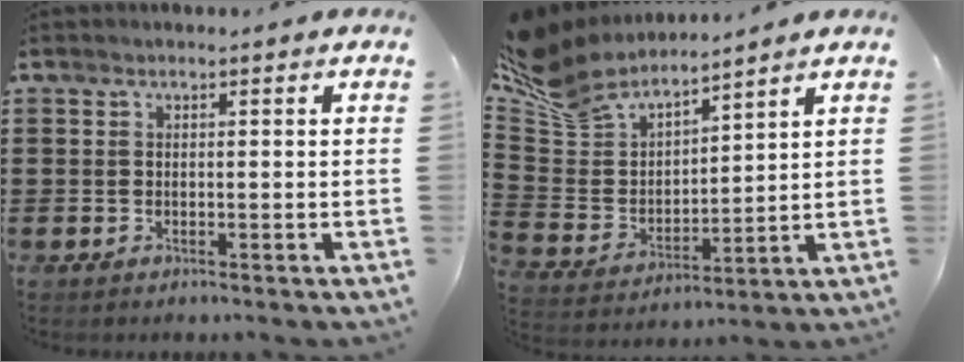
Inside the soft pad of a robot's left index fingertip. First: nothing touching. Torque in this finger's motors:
{"motor_torque": [1.79, -0.35, 0.43, 0.21]}